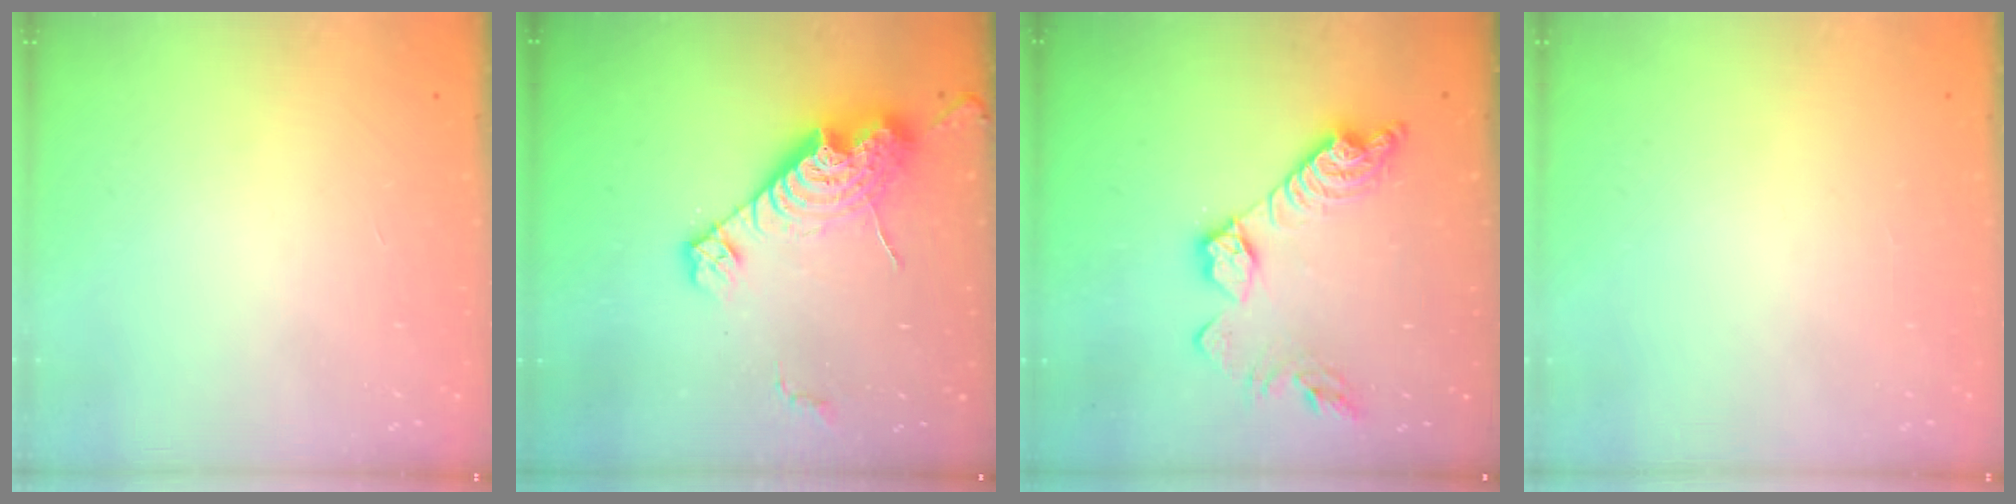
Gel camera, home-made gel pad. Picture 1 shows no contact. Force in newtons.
{"total": 15.5, "press": 15.4, "slide": 1.3}
{"total": 15.4, "press": 15.4, "slide": 1.1}
{"total": 0.0}